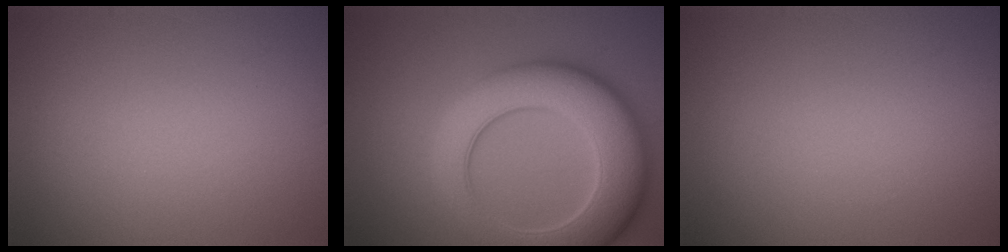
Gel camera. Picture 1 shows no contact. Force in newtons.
{"total": 10.2, "press": 10.2, "slide": 0.3}
{"total": 0.0}